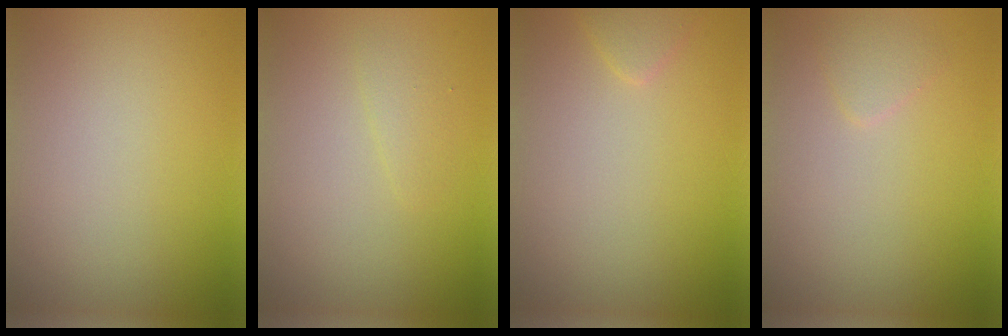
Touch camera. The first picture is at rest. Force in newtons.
{"total": 1.0, "press": 1.0, "slide": 0.0}
{"total": 1.1, "press": 1.1, "slide": 0.1}
{"total": 1.1, "press": 1.1, "slide": 0.0}